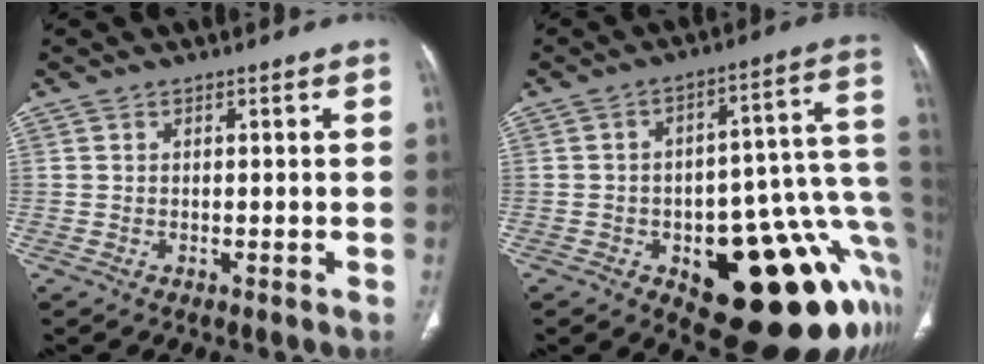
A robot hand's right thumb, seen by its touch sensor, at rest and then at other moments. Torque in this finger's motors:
{"motor_torque": [2.56, 2.31, 1.33, -1.44, 0.12]}